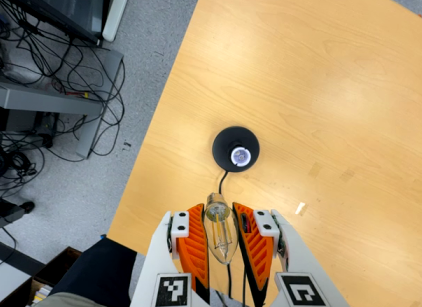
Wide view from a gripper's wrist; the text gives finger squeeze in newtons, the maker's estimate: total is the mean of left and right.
{"total": 21.7, "left": 23.6, "right": 19.9}